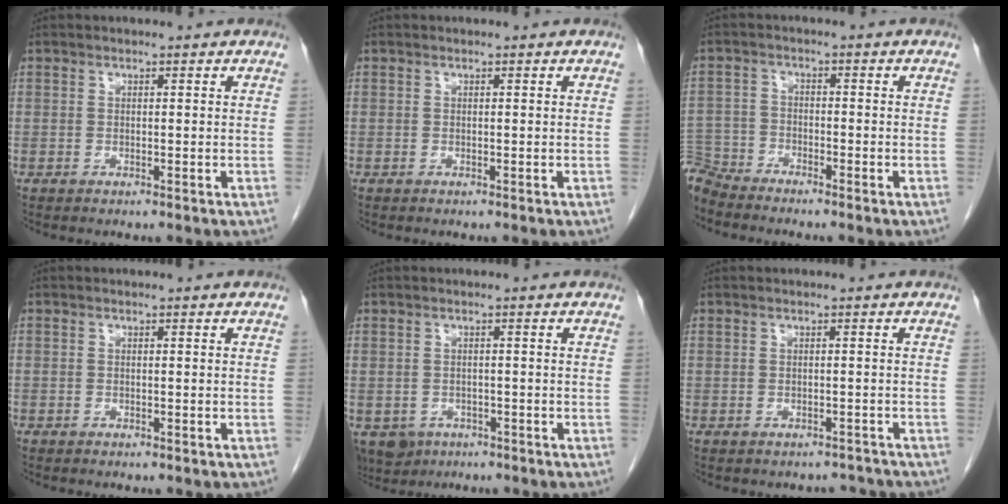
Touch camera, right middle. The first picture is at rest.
{"total": 0.0}
{"total": 5.4, "force": [-5.4, 0.4, 0.1], "torque": [-0.003, -0.006, -0.106]}
{"total": 0.0}
{"total": 5.3, "force": [-3.2, 3.9, 1.5], "torque": [-0.026, -0.001, -0.044]}
{"total": 3.1, "force": [-2.7, 1.4, -0.3], "torque": [0.010, 0.010, -0.035]}